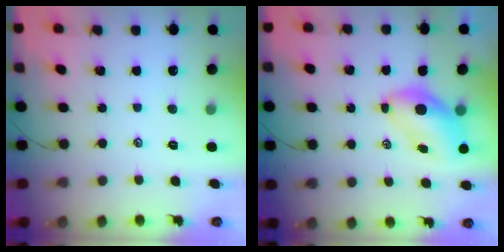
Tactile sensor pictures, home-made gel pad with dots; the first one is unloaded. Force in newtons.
{"total": 6.8, "press": 6.6, "slide": 1.7}